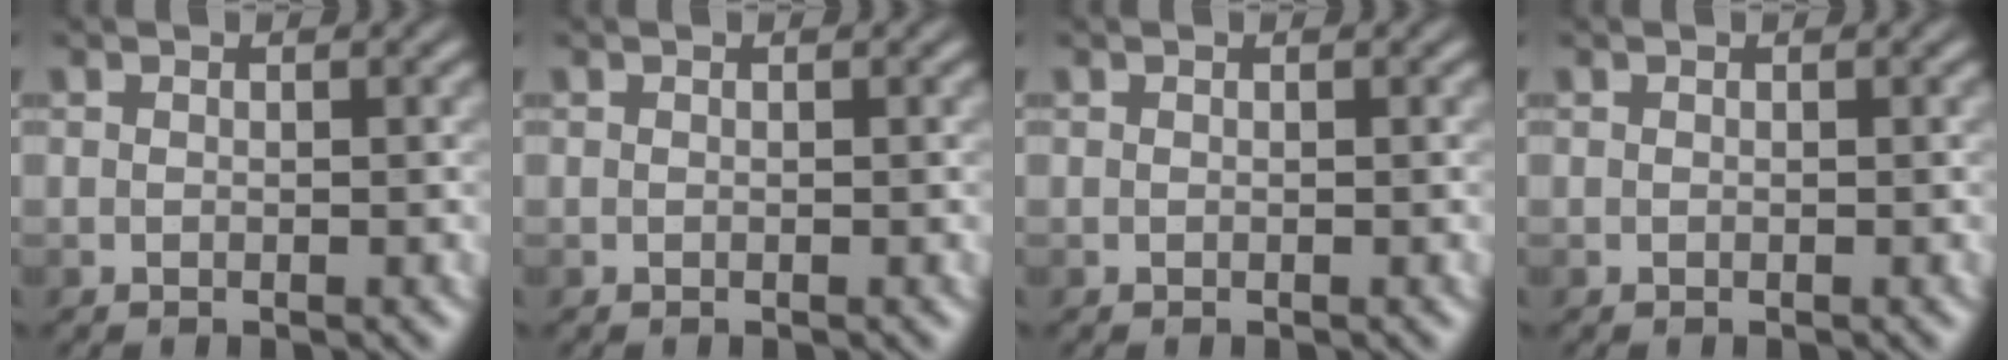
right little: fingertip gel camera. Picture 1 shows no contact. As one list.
[{"total": 0.0}, {"total": 0.0}, {"total": 0.0}]